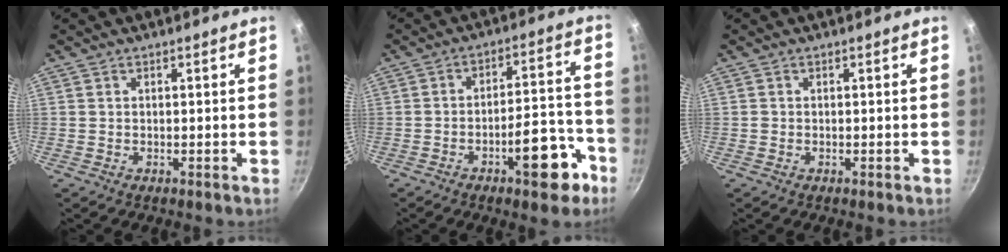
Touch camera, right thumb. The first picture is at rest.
{"total": 12.2, "force": [-6.3, 4.6, 9.4], "torque": [-0.096, 0.059, -0.083]}
{"total": 0.0}